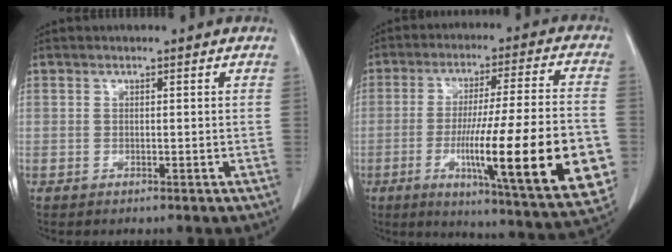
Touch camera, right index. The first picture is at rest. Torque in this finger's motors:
{"motor_torque": [2.14, 0.00, 1.05, 0.21]}